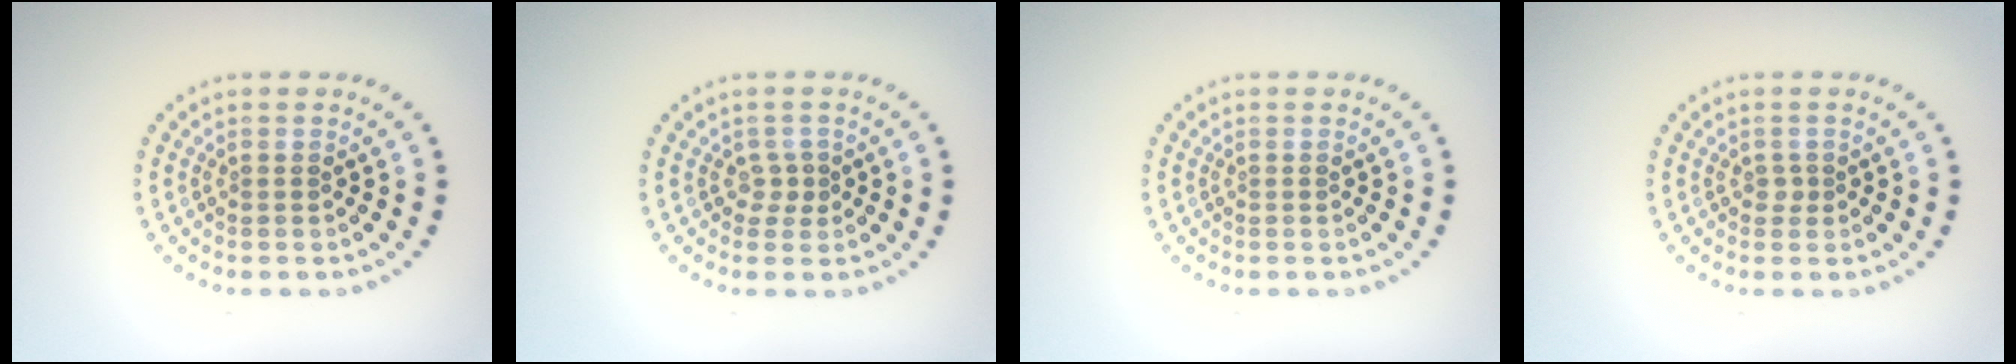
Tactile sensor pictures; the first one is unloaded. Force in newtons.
{"total": 1.1, "press": 0.7, "slide": 0.7}
{"total": 0.0}
{"total": 0.7, "press": 0.6, "slide": 0.4}